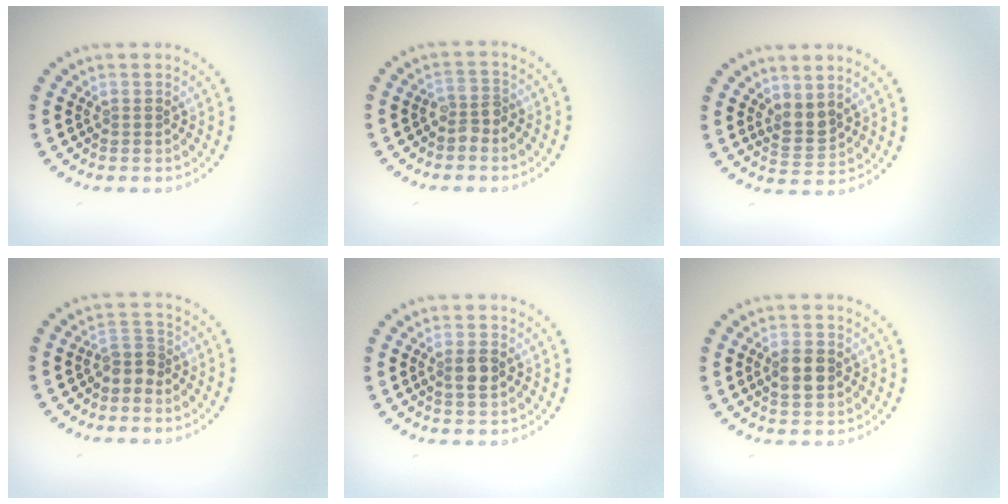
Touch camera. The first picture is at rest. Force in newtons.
{"total": 1.8, "press": 1.6, "slide": 0.8}
{"total": 2.1, "press": 1.7, "slide": 1.3}
{"total": 2.1, "press": 1.7, "slide": 1.3}
{"total": 1.9, "press": 1.8, "slide": 0.6}
{"total": 2.8, "press": 2.8, "slide": 0.2}